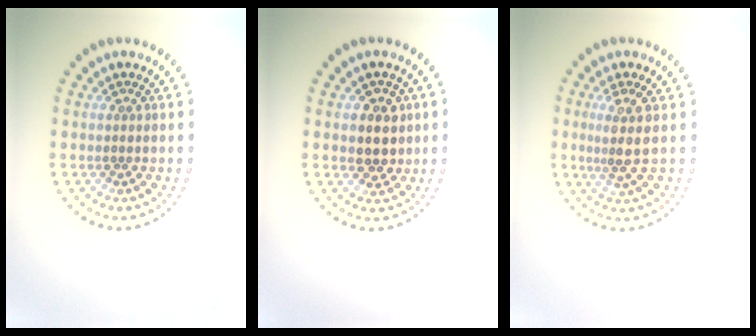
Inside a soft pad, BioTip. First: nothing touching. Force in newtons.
{"total": 3.0, "press": 2.8, "slide": 0.9}
{"total": 2.6, "press": 2.0, "slide": 1.7}